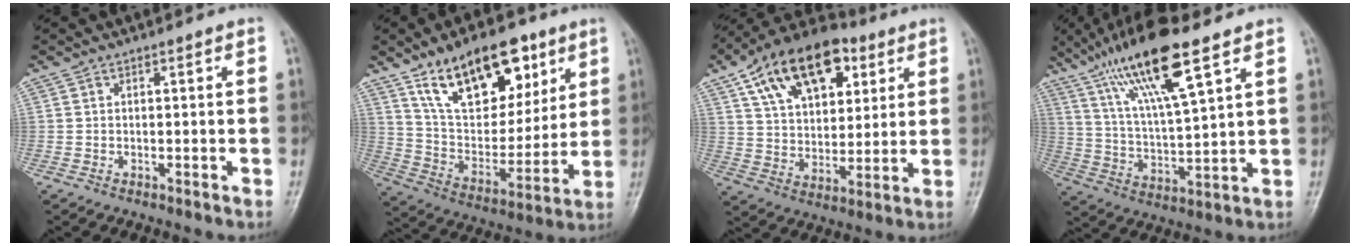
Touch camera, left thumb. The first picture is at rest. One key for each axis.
{"total": 20.9, "fx": 11.9, "fy": 10.7, "fz": 13.5, "tx": -0.166, "ty": -0.047, "tz": 0.212}
{"total": 19.7, "fx": 9.0, "fy": 11.7, "fz": 13.1, "tx": -0.181, "ty": -0.013, "tz": 0.151}
{"total": 16.8, "fx": 9.7, "fy": 3.3, "fz": 13.3, "tx": -0.243, "ty": -0.032, "tz": 0.187}